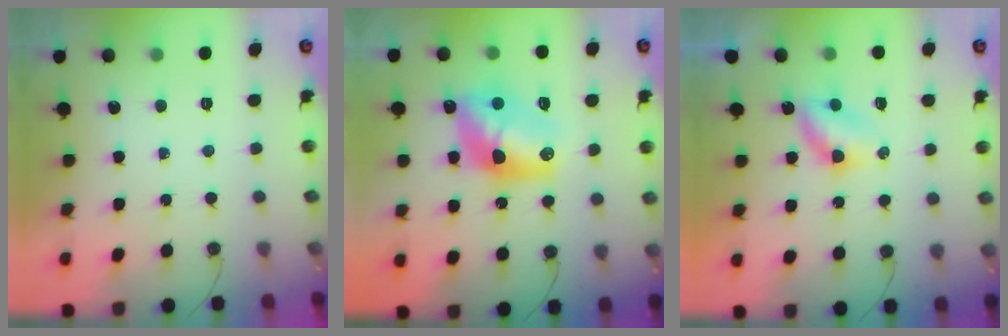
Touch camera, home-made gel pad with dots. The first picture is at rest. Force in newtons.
{"total": 13.0, "press": 13.0, "slide": 0.9}
{"total": 4.3, "press": 4.2, "slide": 0.5}